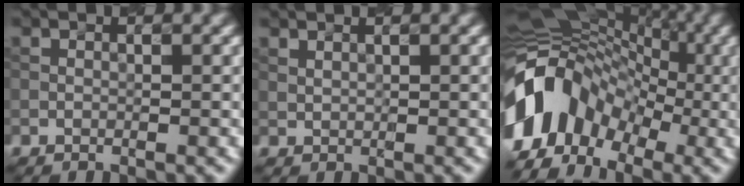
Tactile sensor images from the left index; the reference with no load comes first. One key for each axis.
{"total": 0.8, "fx": 0.7, "fy": 0.1, "fz": 0.2, "tx": -0.010, "ty": -0.001, "tz": 0.017}
{"total": 12.1, "fx": -3.0, "fy": 8.8, "fz": 7.8, "tx": -0.146, "ty": 0.013, "tz": -0.072}